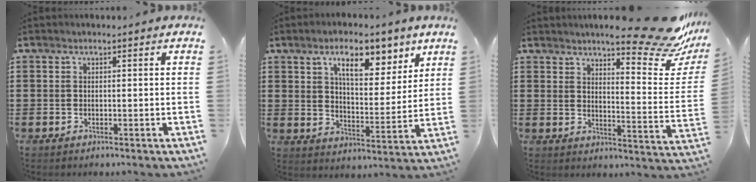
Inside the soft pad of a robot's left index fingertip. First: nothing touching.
{"total": 9.7, "force": [6.5, 3.7, 6.2], "torque": [-0.103, -0.017, 0.107]}
{"total": 12.1, "force": [10.1, 0.9, 6.6], "torque": [-0.098, -0.075, 0.165]}